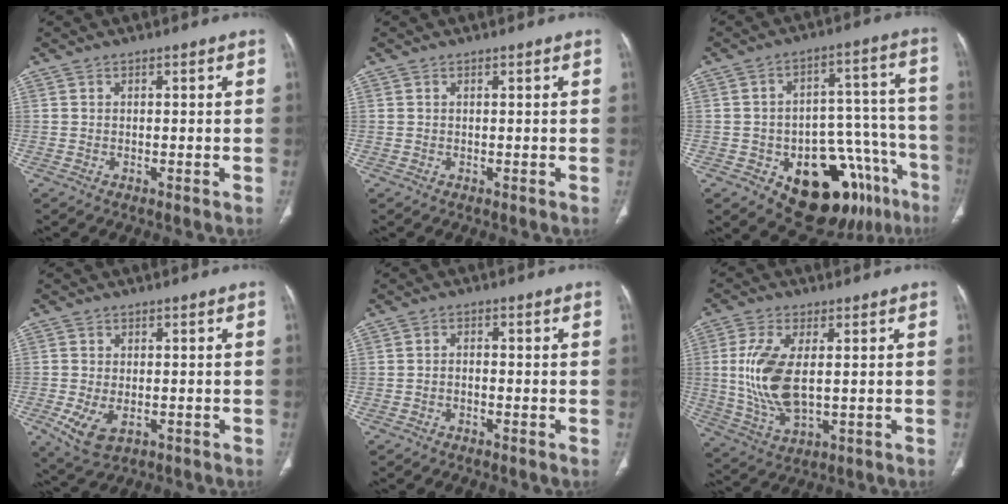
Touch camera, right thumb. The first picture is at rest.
{"total": 0.0}
{"total": 21.6, "force": [-11.2, 11.2, 14.7], "torque": [-0.112, 0.087, -0.142]}
{"total": 6.4, "force": [-1.9, 3.8, 4.7], "torque": [-0.093, -0.008, -0.023]}
{"total": 1.3, "force": [-0.7, 0.9, 0.8], "torque": [-0.009, 0.008, -0.014]}
{"total": 12.0, "force": [0.9, 5.8, 10.5], "torque": [-0.228, -0.012, 0.026]}